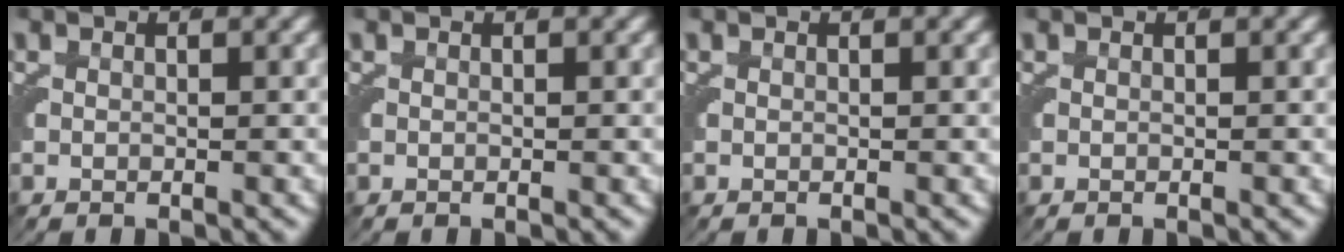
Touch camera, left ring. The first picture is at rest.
{"total": 0.0}
{"total": 0.0}
{"total": 0.0}